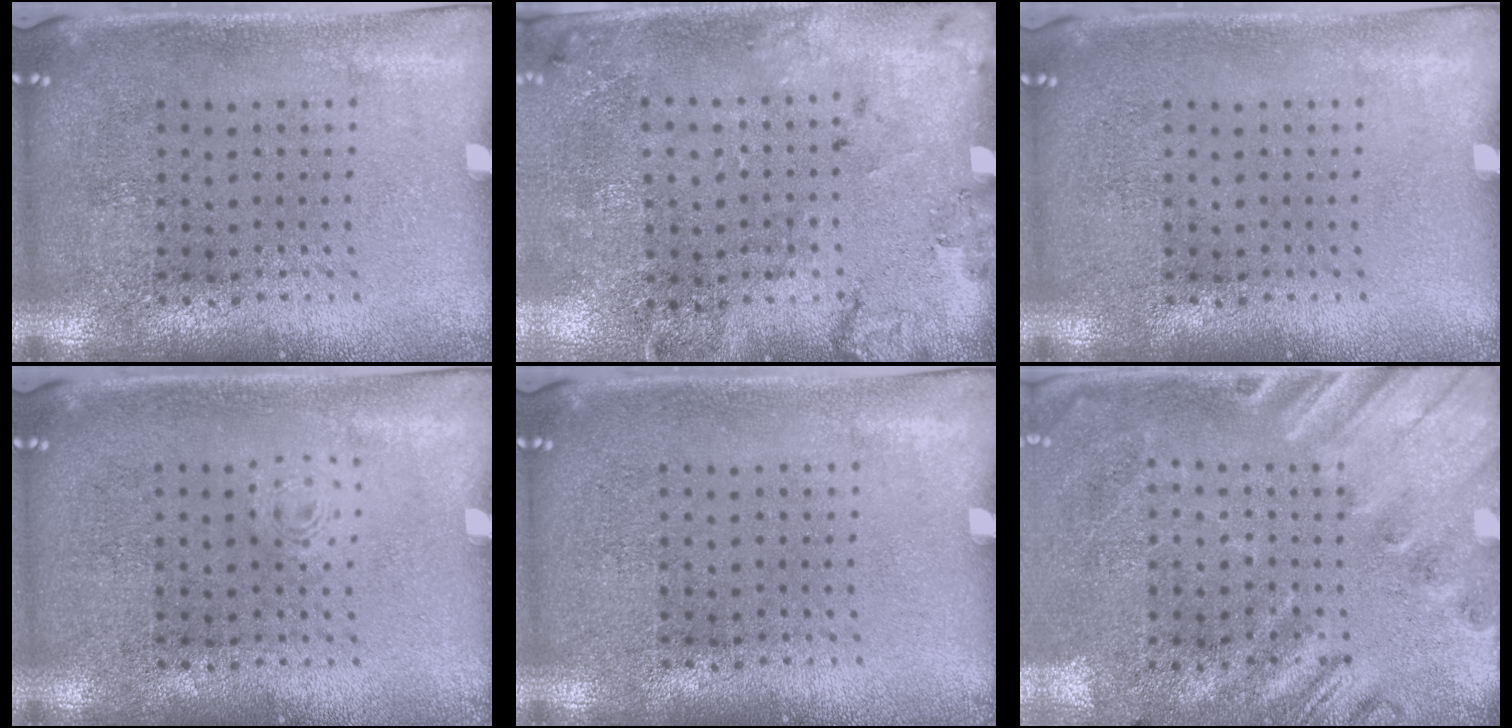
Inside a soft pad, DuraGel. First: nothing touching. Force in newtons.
{"total": 2.1, "press": 1.5, "slide": 1.5}
{"total": 0.0}
{"total": 0.5, "press": 0.5, "slide": 0.2}
{"total": 0.0}
{"total": 2.6, "press": 1.8, "slide": 1.8}